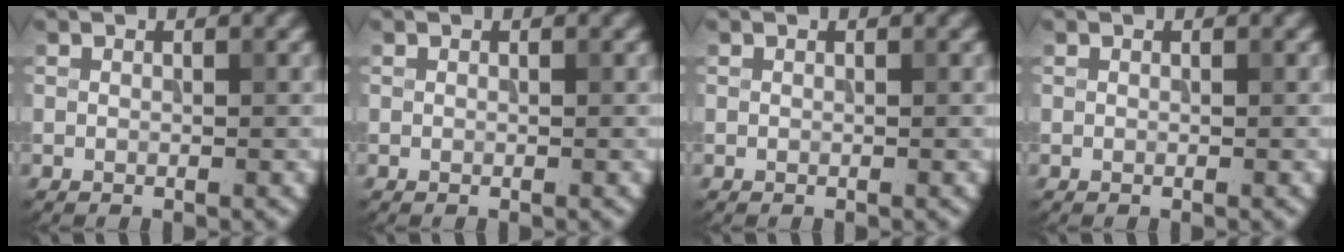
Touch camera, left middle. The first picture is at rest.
{"total": 0.0}
{"total": 0.0}
{"total": 0.0}